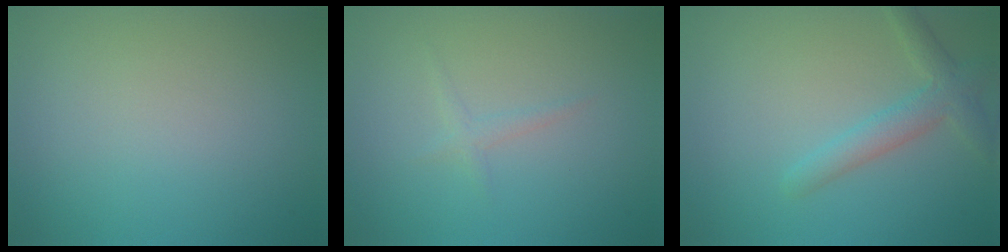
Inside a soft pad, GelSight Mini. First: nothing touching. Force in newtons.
{"total": 0.9, "press": 0.9, "slide": 0.0}
{"total": 2.8, "press": 2.8, "slide": 0.1}